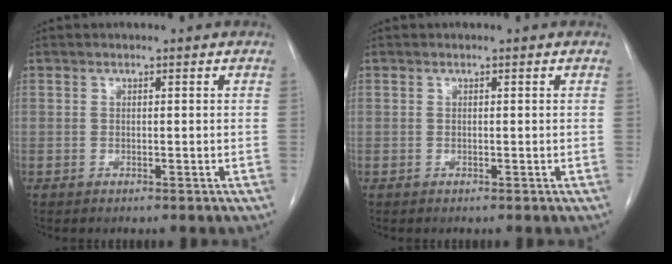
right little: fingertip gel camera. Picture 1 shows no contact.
{"total": 0.0}